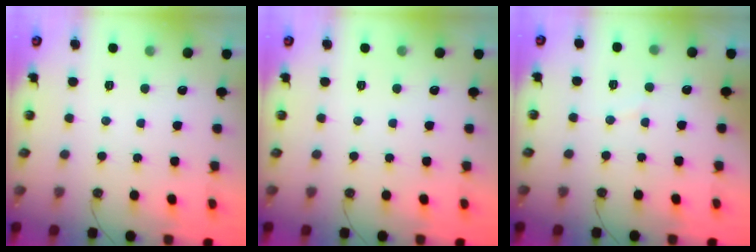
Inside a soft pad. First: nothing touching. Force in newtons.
{"total": 0.0}
{"total": 2.6, "press": 2.6, "slide": 0.3}